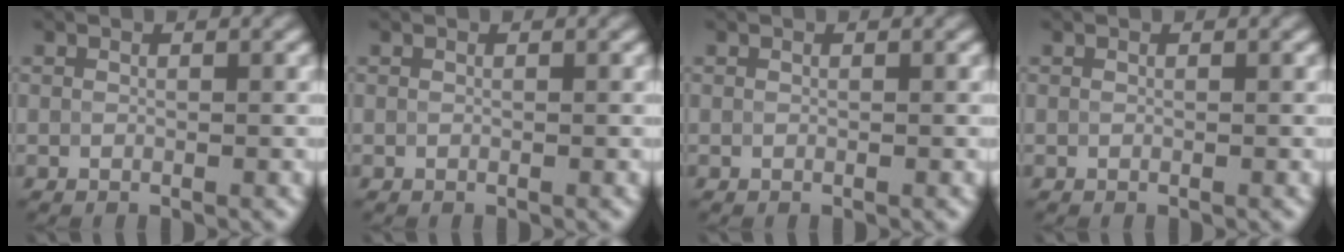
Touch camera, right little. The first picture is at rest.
{"total": 0.0}
{"total": 0.0}
{"total": 0.0}